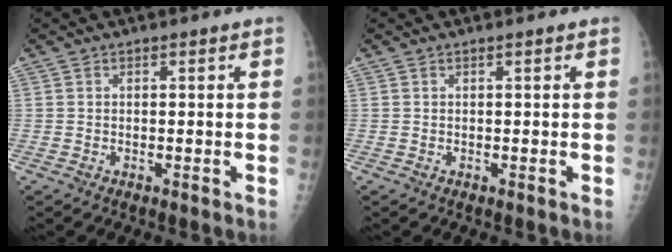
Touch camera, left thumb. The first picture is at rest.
{"total": 0.0}